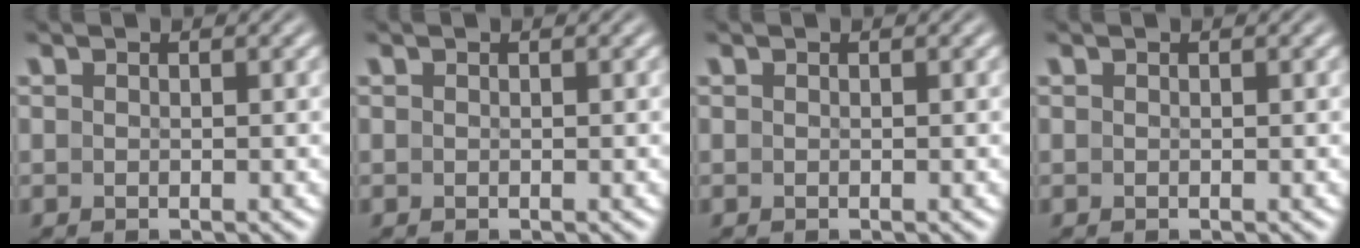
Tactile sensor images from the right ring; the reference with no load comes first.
{"total": 0.0}
{"total": 0.0}
{"total": 0.0}